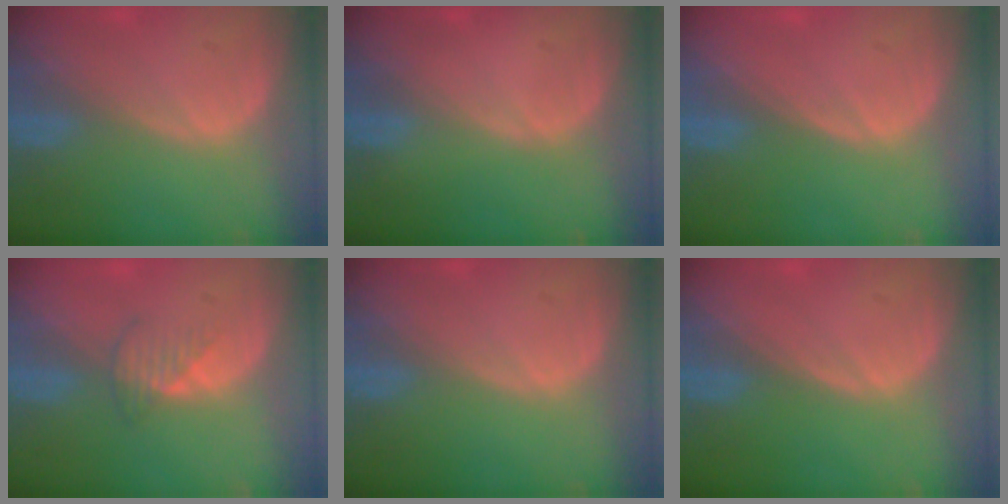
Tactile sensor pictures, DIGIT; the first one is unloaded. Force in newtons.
{"total": 0.0}
{"total": 0.0}
{"total": 2.5, "press": 2.5, "slide": 0.2}
{"total": 0.0}
{"total": 0.0}